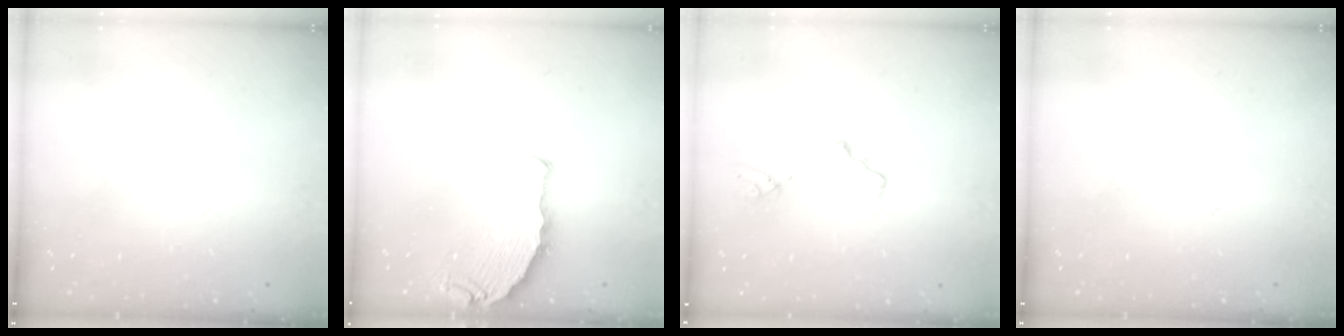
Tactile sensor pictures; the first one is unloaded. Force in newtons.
{"total": 8.2, "press": 6.6, "slide": 4.8}
{"total": 1.5, "press": 1.5, "slide": 0.3}
{"total": 0.0}